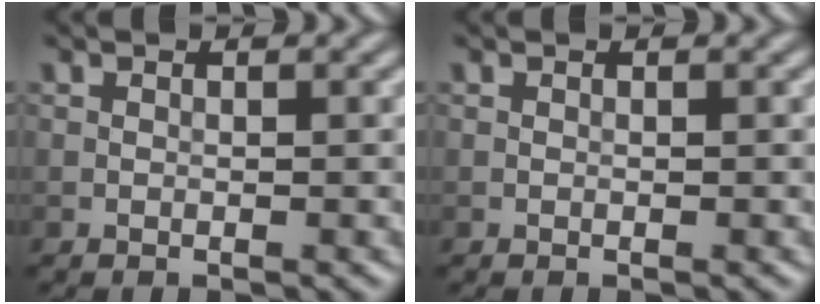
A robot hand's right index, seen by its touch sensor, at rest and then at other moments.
{"total": 0.0}